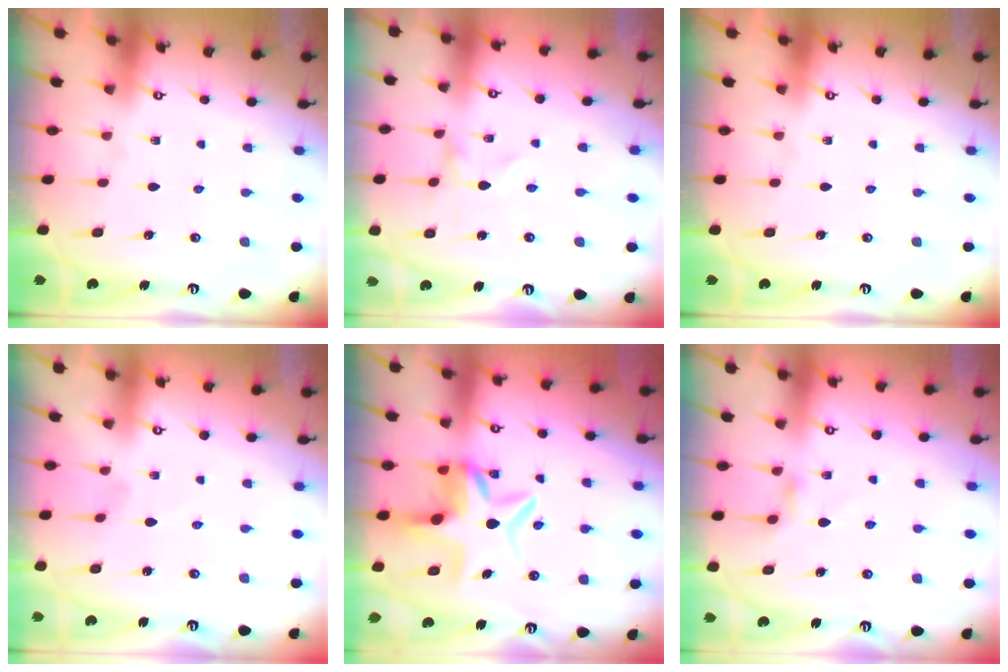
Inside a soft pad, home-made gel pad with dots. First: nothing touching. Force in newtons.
{"total": 0.0}
{"total": 0.0}
{"total": 0.8, "press": 0.8, "slide": 0.1}
{"total": 7.5, "press": 7.0, "slide": 2.7}
{"total": 3.3, "press": 3.3, "slide": 0.5}